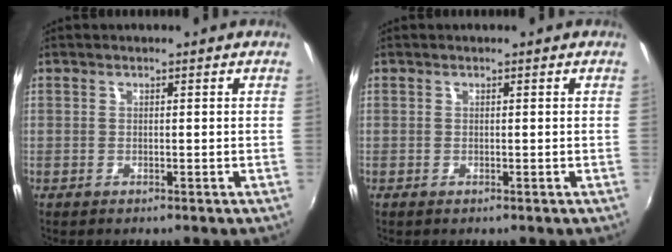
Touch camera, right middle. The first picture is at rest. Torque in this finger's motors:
{"motor_torque": [0.24, -0.19, 0.05, 0.00]}